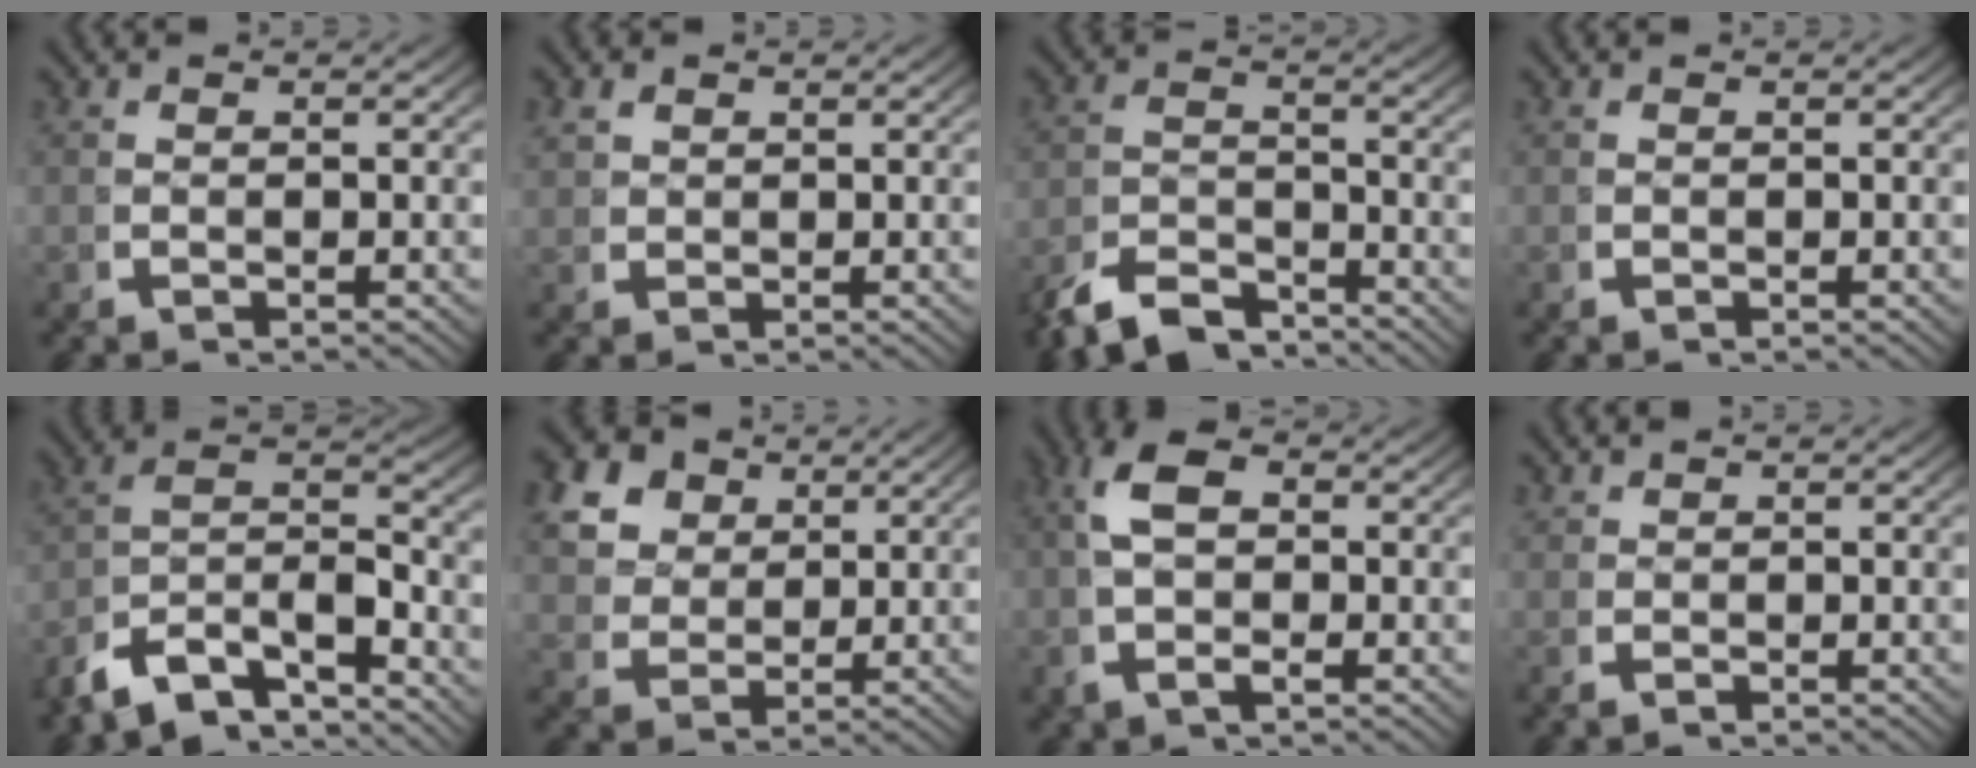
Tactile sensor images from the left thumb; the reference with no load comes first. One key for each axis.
{"total": 1.5, "fx": 1.2, "fy": 0.8, "fz": 0.4, "tx": -0.009, "ty": 0.000, "tz": 0.030}
{"total": 5.3, "fx": -4.7, "fy": 1.5, "fz": 1.9, "tx": -0.030, "ty": -0.017, "tz": -0.084}
{"total": 0.0}
{"total": 11.3, "fx": -3.4, "fy": 7.7, "fz": 7.4, "tx": -0.160, "ty": -0.036, "tz": -0.056}
{"total": 8.2, "fx": 3.7, "fy": 6.2, "fz": 3.8, "tx": -0.089, "ty": -0.006, "tz": 0.065}
{"total": 5.1, "fx": 0.9, "fy": 2.7, "fz": 4.2, "tx": -0.095, "ty": 0.001, "tz": 0.013}
{"total": 0.6, "fx": 0.6, "fy": 0.0, "fz": 0.0, "tx": 0.004, "ty": 0.000, "tz": 0.013}